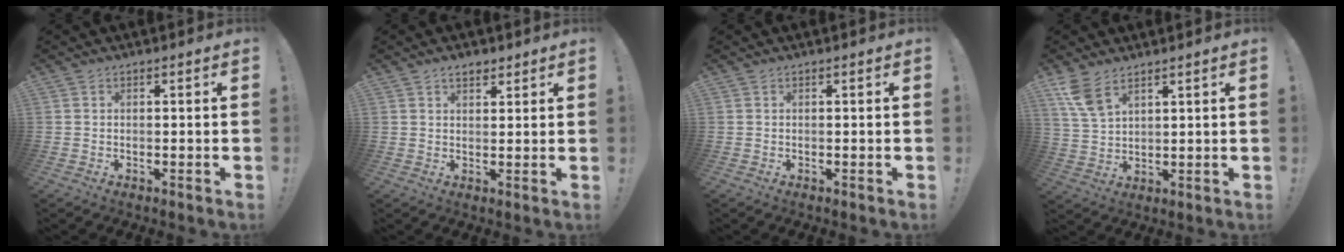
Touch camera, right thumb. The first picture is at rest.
{"total": 3.3, "force": [2.4, 1.7, 1.6], "torque": [-0.017, -0.010, 0.041]}
{"total": 0.0}
{"total": 7.5, "force": [5.0, 3.4, 4.4], "torque": [-0.078, -0.022, 0.099]}